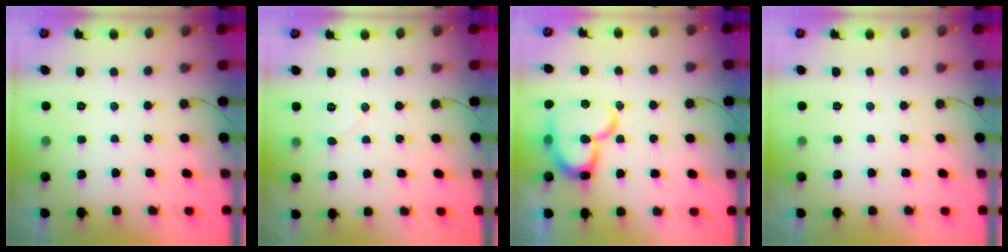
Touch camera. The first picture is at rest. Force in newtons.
{"total": 5.1, "press": 5.1, "slide": 0.5}
{"total": 19.0, "press": 18.9, "slide": 2.0}
{"total": 0.0}